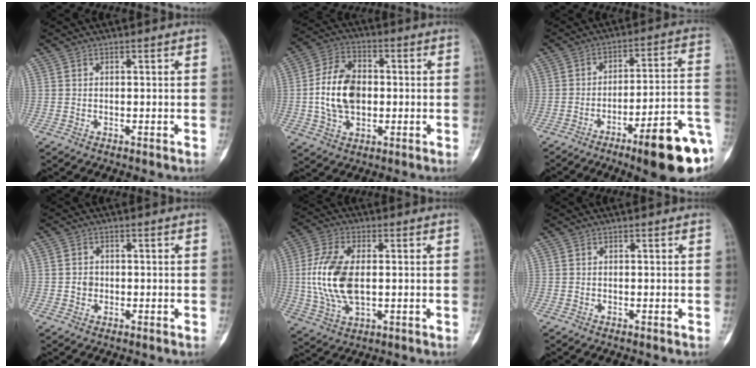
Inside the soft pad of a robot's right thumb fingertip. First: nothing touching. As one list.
[{"total": 12.4, "force": [-0.4, 8.2, 9.2], "torque": [-0.155, 0.013, -0.009]}, {"total": 18.5, "force": [-7.8, 3.5, 16.4], "torque": [-0.181, 0.046, -0.107]}, {"total": 2.0, "force": [-0.2, 1.8, 0.8], "torque": [-0.005, 0.005, -0.005]}, {"total": 13.4, "force": [0.4, 7.2, 11.4], "torque": [-0.242, -0.001, 0.009]}, {"total": 0.0}]